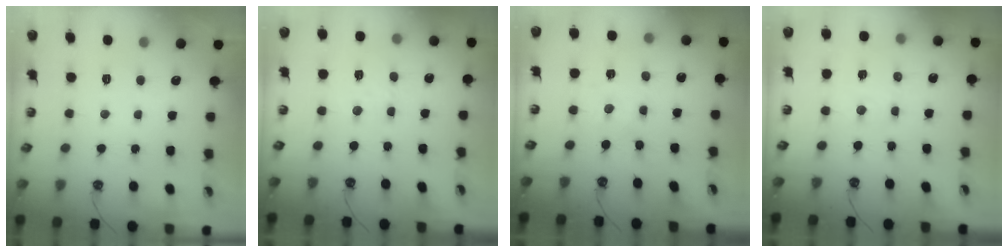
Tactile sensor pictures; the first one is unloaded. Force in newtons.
{"total": 2.2, "press": 2.1, "slide": 0.5}
{"total": 0.0}
{"total": 3.4, "press": 3.4, "slide": 0.4}